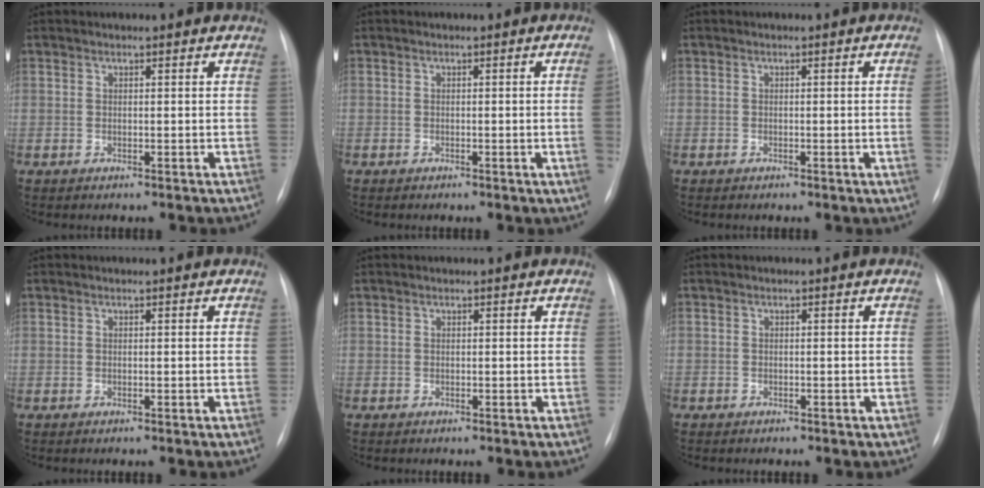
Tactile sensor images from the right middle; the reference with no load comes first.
{"total": 2.0, "force": [-0.3, -0.5, 1.9], "torque": [-0.024, 0.000, -0.005]}
{"total": 1.4, "force": [-0.3, -0.3, 1.4], "torque": [-0.020, 0.000, -0.005]}
{"total": 0.0}
{"total": 0.0}
{"total": 1.2, "force": [-0.8, 0.7, 0.4], "torque": [-0.008, 0.002, -0.009]}